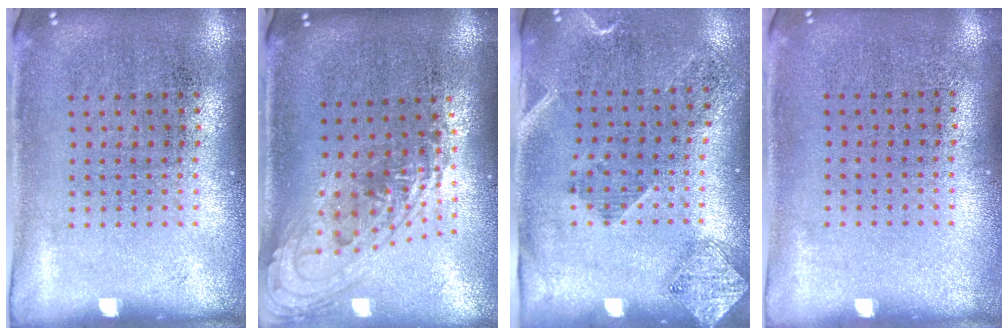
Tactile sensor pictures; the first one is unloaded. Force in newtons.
{"total": 1.5, "press": 1.3, "slide": 0.7}
{"total": 1.8, "press": 1.4, "slide": 1.2}
{"total": 0.0}